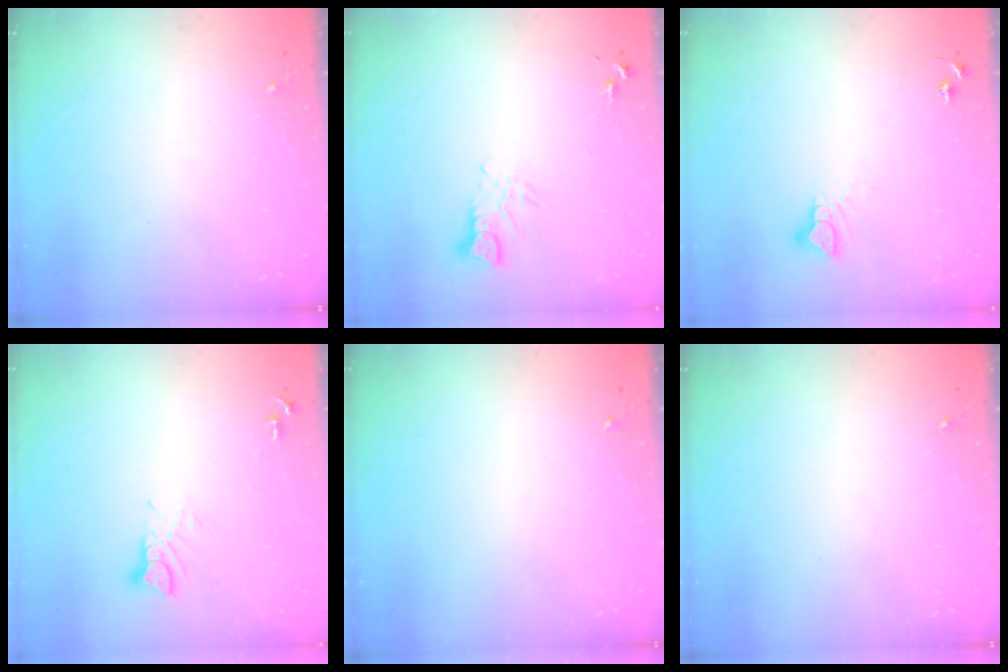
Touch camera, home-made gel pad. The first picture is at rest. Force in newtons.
{"total": 3.9, "press": 3.9, "slide": 0.4}
{"total": 4.4, "press": 4.3, "slide": 0.4}
{"total": 4.3, "press": 4.3, "slide": 0.4}
{"total": 0.0}
{"total": 0.0}